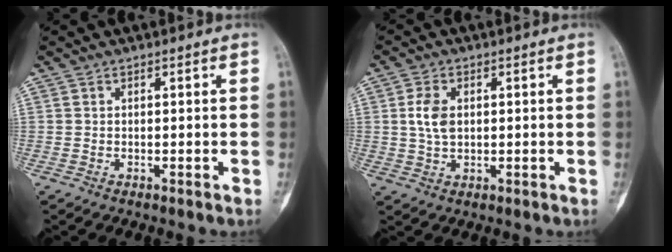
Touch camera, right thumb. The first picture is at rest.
{"total": 5.0, "force": [0.8, 3.2, 3.8], "torque": [-0.074, -0.001, 0.016]}